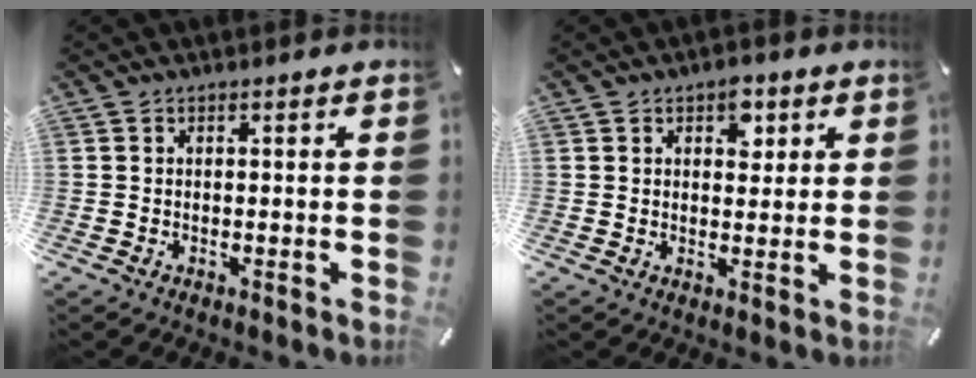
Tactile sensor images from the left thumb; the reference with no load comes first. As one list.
[{"total": 4.7, "force": [2.2, 3.1, 2.8], "torque": [-0.022, -0.009, 0.030]}]